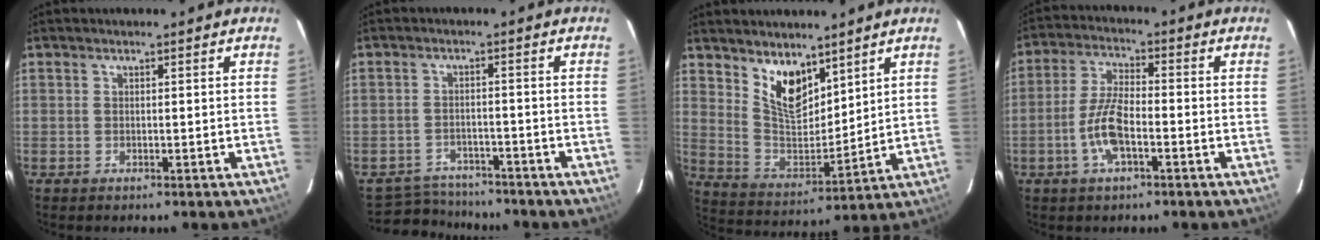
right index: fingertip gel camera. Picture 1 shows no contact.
{"total": 8.2, "force": [-7.5, 3.1, 0.9], "torque": [-0.038, 0.011, -0.112]}
{"total": 10.5, "force": [7.0, 5.1, 6.0], "torque": [-0.104, -0.006, 0.143]}
{"total": 8.0, "force": [-3.0, 2.8, 6.9], "torque": [-0.146, 0.004, -0.059]}